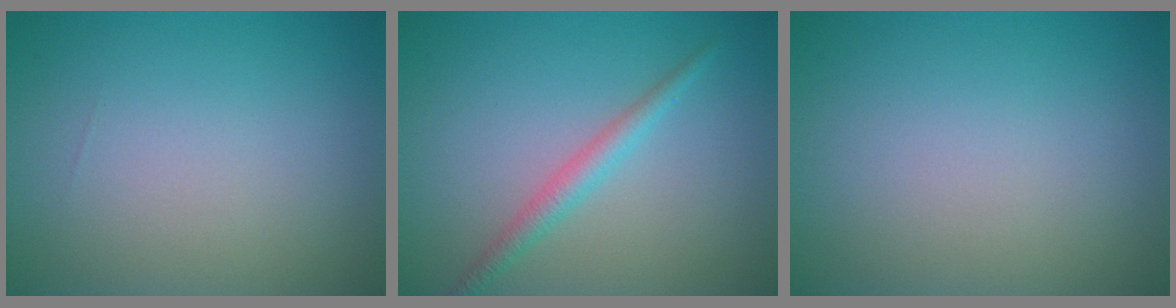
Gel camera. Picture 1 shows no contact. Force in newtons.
{"total": 2.1, "press": 2.1, "slide": 0.0}
{"total": 0.0}